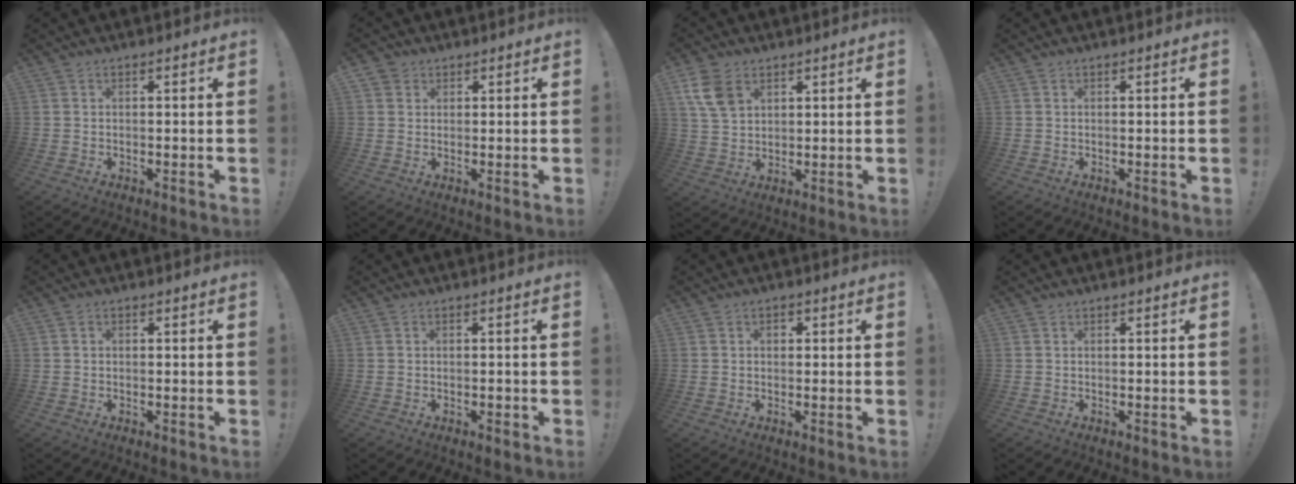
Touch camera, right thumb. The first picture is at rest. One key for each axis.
{"total": 2.8, "fx": 1.5, "fy": 2.3, "fz": 0.1, "tx": -0.009, "ty": -0.002, "tz": 0.029}
{"total": 9.8, "fx": 4.7, "fy": 6.7, "fz": 5.4, "tx": -0.105, "ty": -0.011, "tz": 0.091}
{"total": 0.0}
{"total": 0.6, "fx": 0.0, "fy": 0.5, "fz": 0.2, "tx": -0.004, "ty": 0.003, "tz": 0.001}
{"total": 0.8, "fx": -0.5, "fy": 0.4, "fz": 0.6, "tx": -0.006, "ty": 0.001, "tz": -0.007}
{"total": 1.2, "fx": 0.2, "fy": 0.9, "fz": 0.8, "tx": -0.007, "ty": 0.001, "tz": 0.001}
{"total": 0.0}